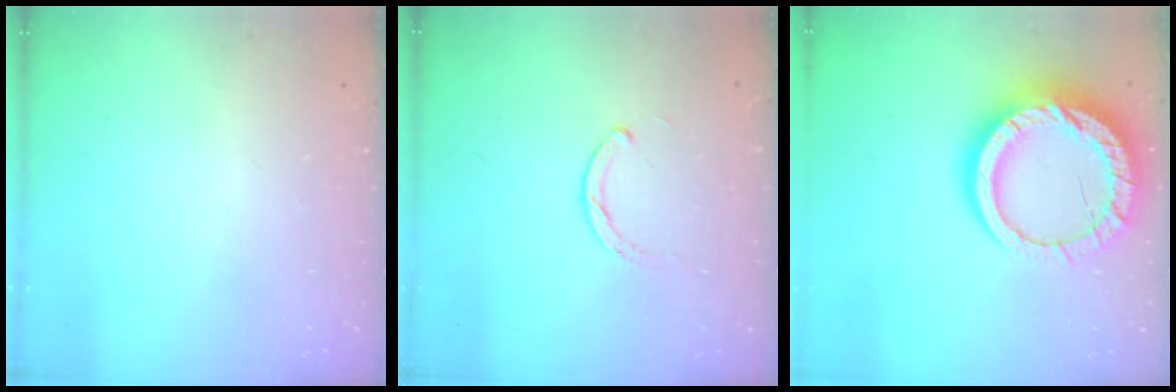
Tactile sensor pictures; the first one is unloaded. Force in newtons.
{"total": 1.8, "press": 1.8, "slide": 0.2}
{"total": 20.2, "press": 20.1, "slide": 2.0}